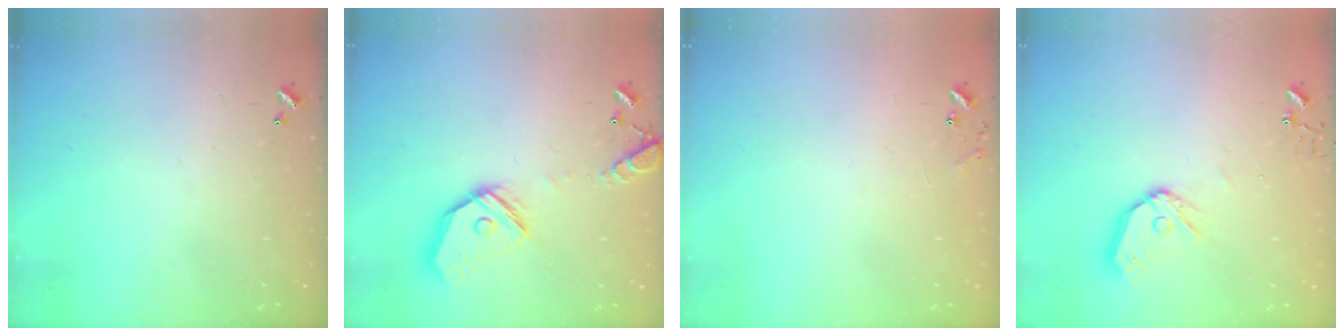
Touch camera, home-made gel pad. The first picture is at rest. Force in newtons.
{"total": 16.6, "press": 16.4, "slide": 2.8}
{"total": 7.0, "press": 7.0, "slide": 0.5}
{"total": 11.3, "press": 11.3, "slide": 1.3}